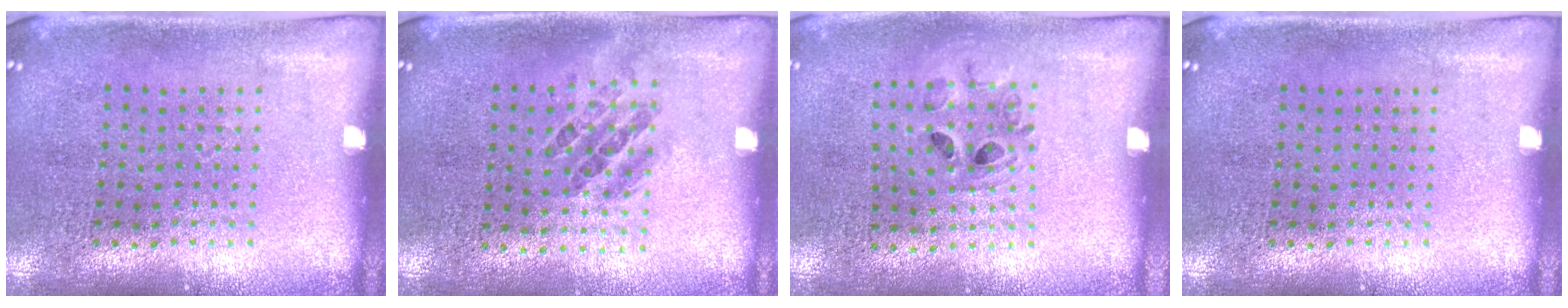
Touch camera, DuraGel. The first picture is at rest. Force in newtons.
{"total": 0.9, "press": 0.7, "slide": 0.5}
{"total": 0.9, "press": 0.9, "slide": 0.3}
{"total": 0.0}